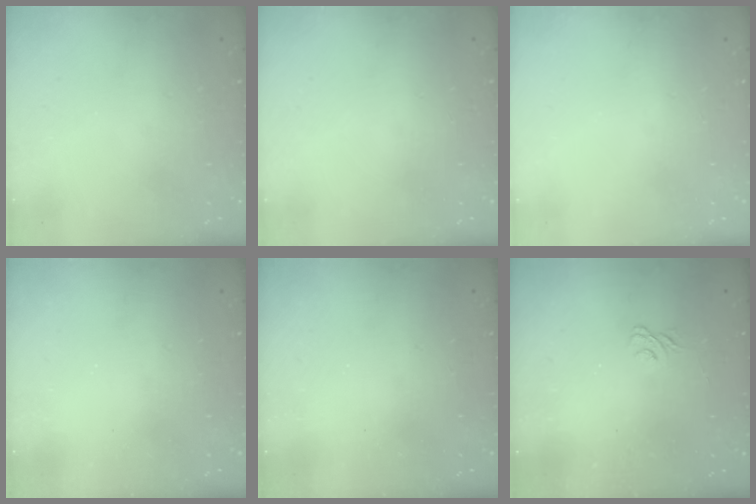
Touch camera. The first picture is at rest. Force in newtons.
{"total": 0.0}
{"total": 0.0}
{"total": 2.2, "press": 2.1, "slide": 0.7}
{"total": 2.3, "press": 2.2, "slide": 0.7}
{"total": 1.9, "press": 1.5, "slide": 1.1}